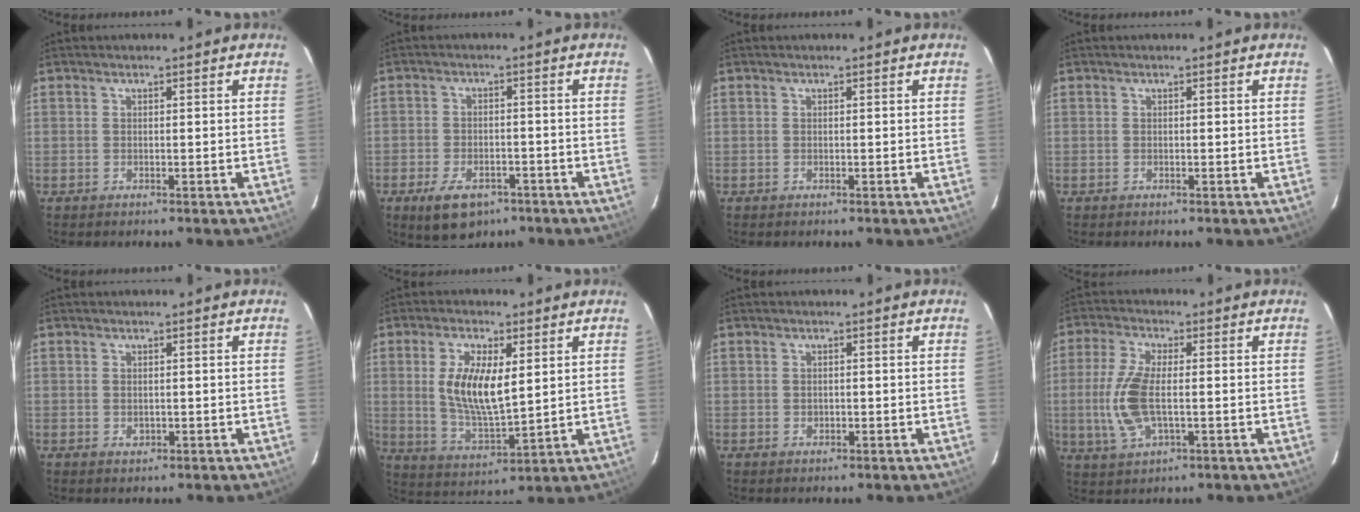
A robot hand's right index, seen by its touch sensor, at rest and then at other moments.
{"total": 9.3, "force": [-5.7, 5.4, 4.9], "torque": [-0.116, -0.010, -0.085]}
{"total": 0.0}
{"total": 0.0}
{"total": 1.2, "force": [-0.1, 1.1, 0.6], "torque": [-0.009, -0.001, 0.001]}
{"total": 11.3, "force": [2.4, 4.4, 10.1], "torque": [-0.196, -0.005, 0.053]}
{"total": 0.9, "force": [-0.2, 0.8, 0.4], "torque": [-0.005, 0.001, -0.002]}
{"total": 10.1, "force": [-1.1, 4.2, 9.1], "torque": [-0.201, -0.003, -0.020]}